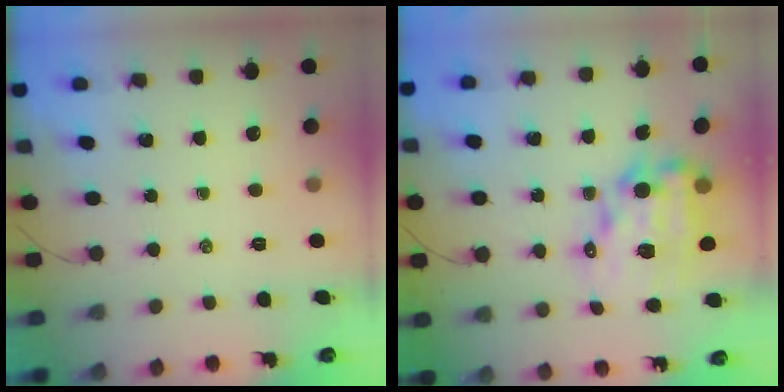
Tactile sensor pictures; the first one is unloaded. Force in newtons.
{"total": 15.6, "press": 15.2, "slide": 3.3}